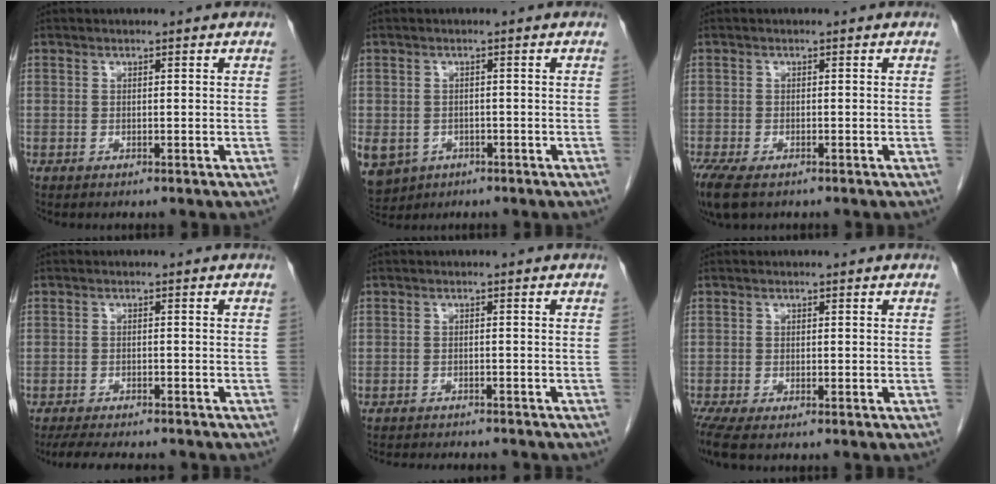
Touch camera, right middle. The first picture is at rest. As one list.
[{"total": 12.2, "force": [-5.2, 10.0, 4.8], "torque": [-0.149, -0.007, -0.066]}, {"total": 7.1, "force": [-4.8, 3.0, 4.3], "torque": [-0.095, -0.019, -0.081]}, {"total": 8.7, "force": [-7.6, 1.8, 3.8], "torque": [-0.057, -0.010, -0.110]}, {"total": 9.0, "force": [-8.4, 1.7, 3.0], "torque": [-0.043, -0.006, -0.108]}, {"total": 2.5, "force": [-2.0, 0.1, 1.6], "torque": [-0.036, -0.009, -0.043]}]